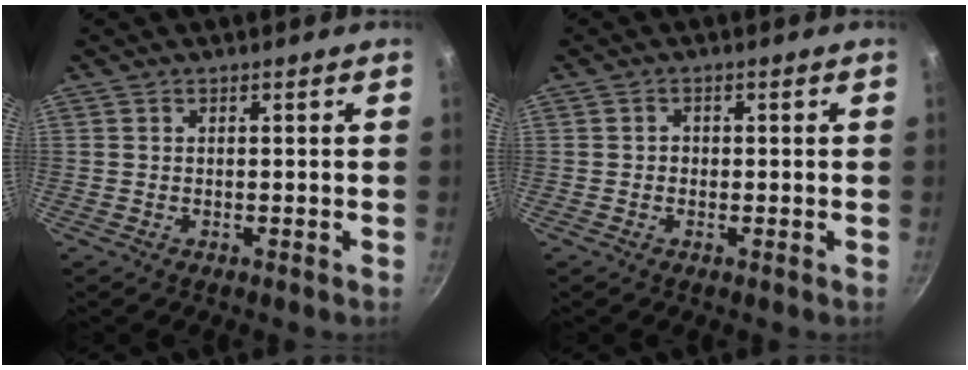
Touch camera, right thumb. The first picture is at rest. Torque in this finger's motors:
{"motor_torque": [-0.73, -0.06, -0.08, 0.26, -0.01]}